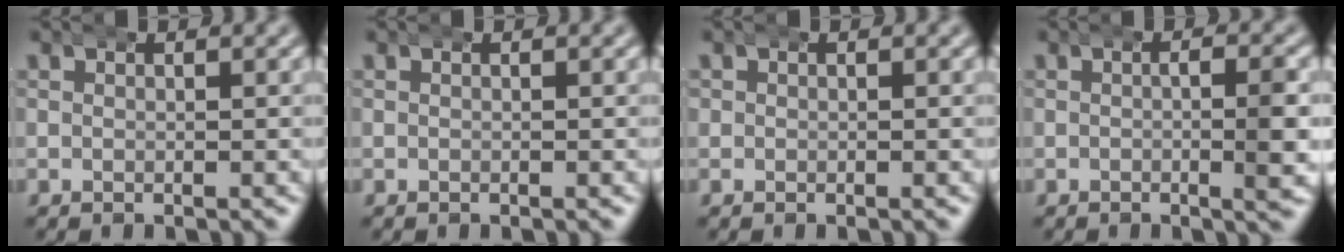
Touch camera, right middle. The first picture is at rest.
{"total": 0.0}
{"total": 0.5, "force": [0.2, 0.5, 0.1], "torque": [-0.007, 0.001, 0.003]}
{"total": 3.2, "force": [0.0, 0.7, 3.2], "torque": [-0.040, 0.011, -0.010]}